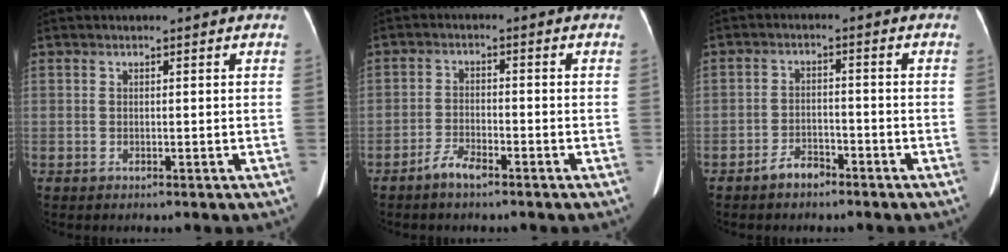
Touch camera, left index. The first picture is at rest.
{"total": 3.4, "force": [-2.8, 0.7, 1.9], "torque": [-0.041, 0.000, -0.052]}
{"total": 3.4, "force": [-2.8, 1.5, 1.4], "torque": [-0.026, 0.003, -0.047]}